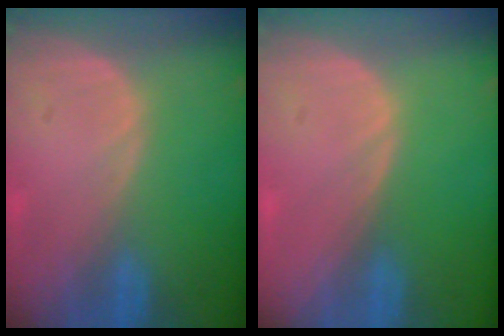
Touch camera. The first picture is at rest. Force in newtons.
{"total": 0.0}